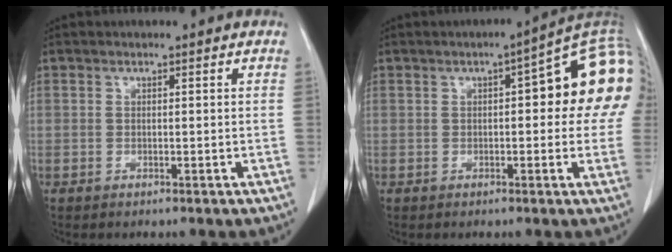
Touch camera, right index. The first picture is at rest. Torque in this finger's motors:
{"motor_torque": [1.29, 0.81, 0.36, 0.06]}